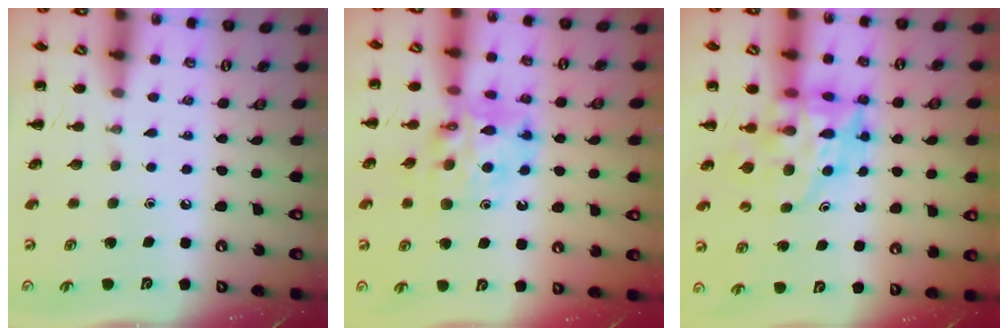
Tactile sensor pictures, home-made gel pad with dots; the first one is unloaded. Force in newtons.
{"total": 12.0, "press": 11.6, "slide": 3.2}
{"total": 10.4, "press": 10.0, "slide": 3.1}